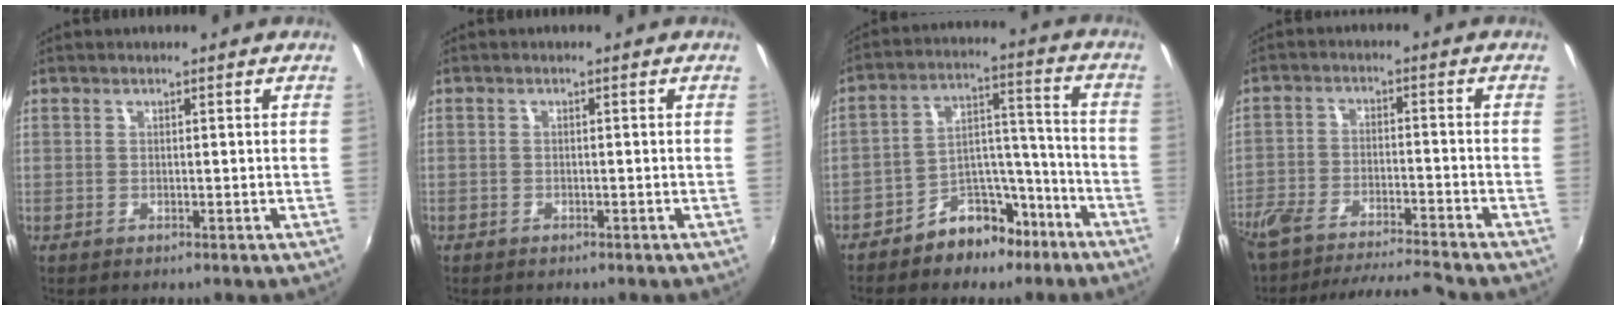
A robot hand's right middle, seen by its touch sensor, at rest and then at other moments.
{"total": 1.2, "force": [-0.8, 0.9, 0.0], "torque": [-0.005, 0.005, -0.011]}
{"total": 10.5, "force": [-7.5, 5.8, 4.4], "torque": [-0.059, 0.051, -0.110]}
{"total": 14.0, "force": [-12.8, 1.3, 5.6], "torque": [-0.127, -0.013, -0.216]}